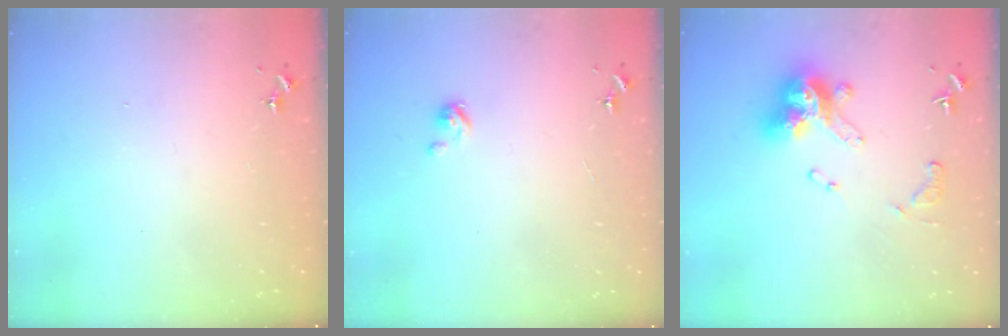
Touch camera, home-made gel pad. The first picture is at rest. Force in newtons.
{"total": 2.9, "press": 2.9, "slide": 0.2}
{"total": 14.6, "press": 14.5, "slide": 1.5}